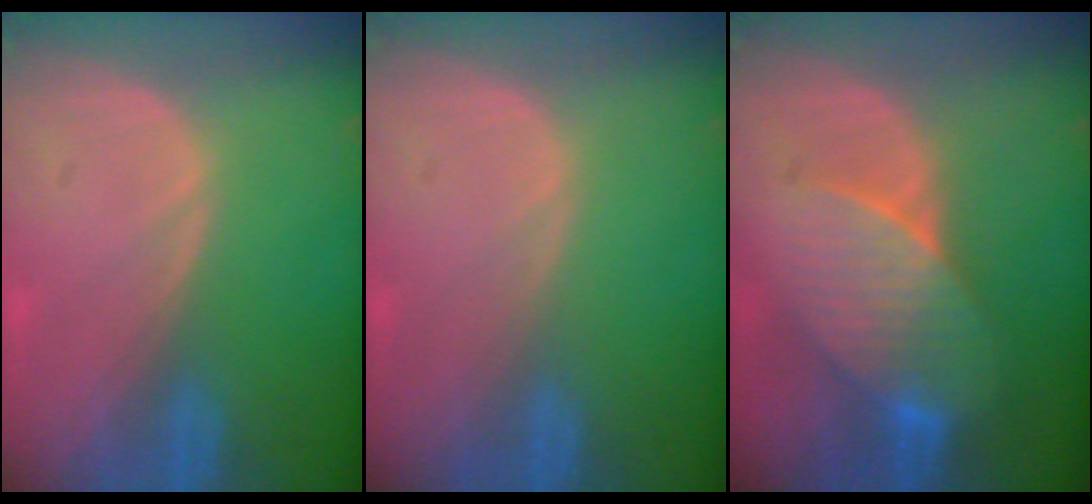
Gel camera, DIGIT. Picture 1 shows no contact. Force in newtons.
{"total": 0.0}
{"total": 7.5, "press": 7.4, "slide": 1.2}